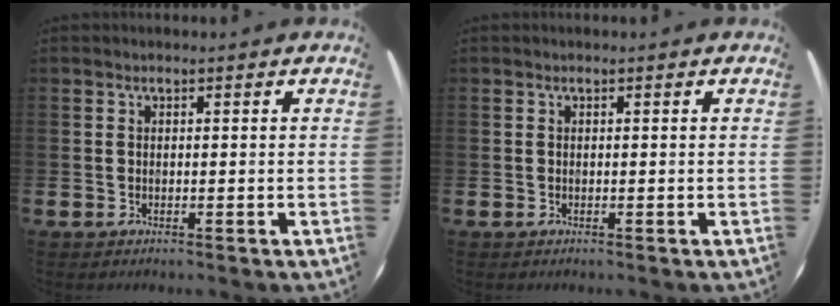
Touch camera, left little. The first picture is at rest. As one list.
[{"total": 0.0}]